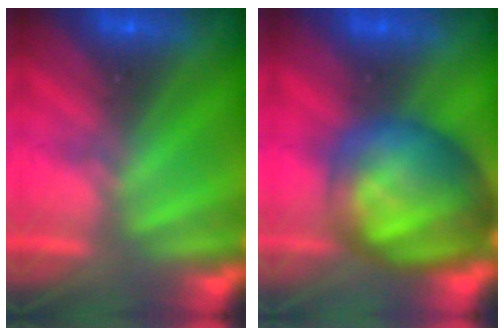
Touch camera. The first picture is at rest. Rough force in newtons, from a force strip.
{"total": 7.1}